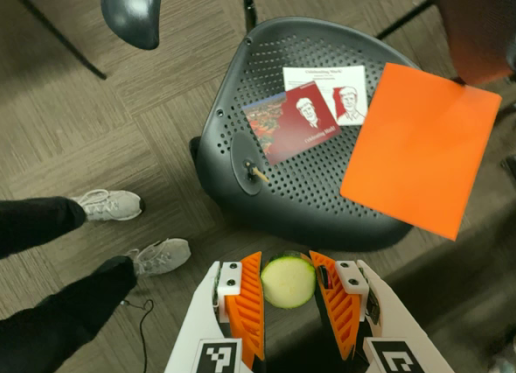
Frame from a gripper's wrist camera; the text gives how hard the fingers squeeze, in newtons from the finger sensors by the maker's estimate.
{"total": 13.8, "left": 14.6, "right": 13.0}